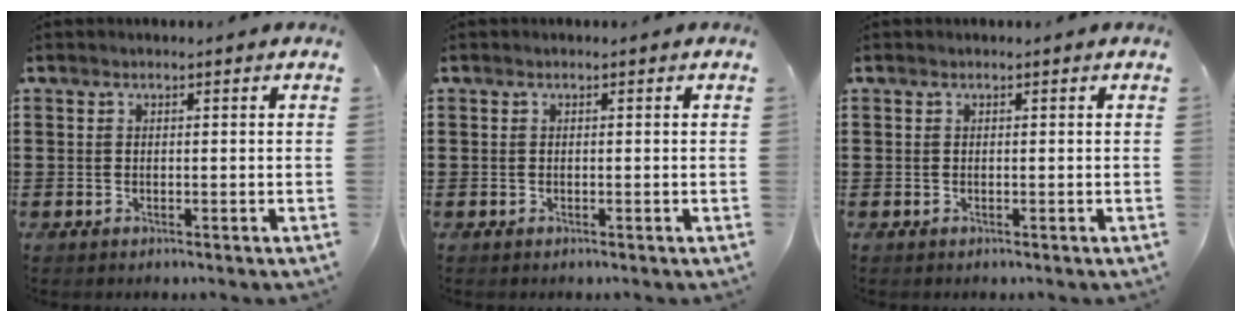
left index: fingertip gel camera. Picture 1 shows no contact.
{"total": 0.0}
{"total": 0.0}